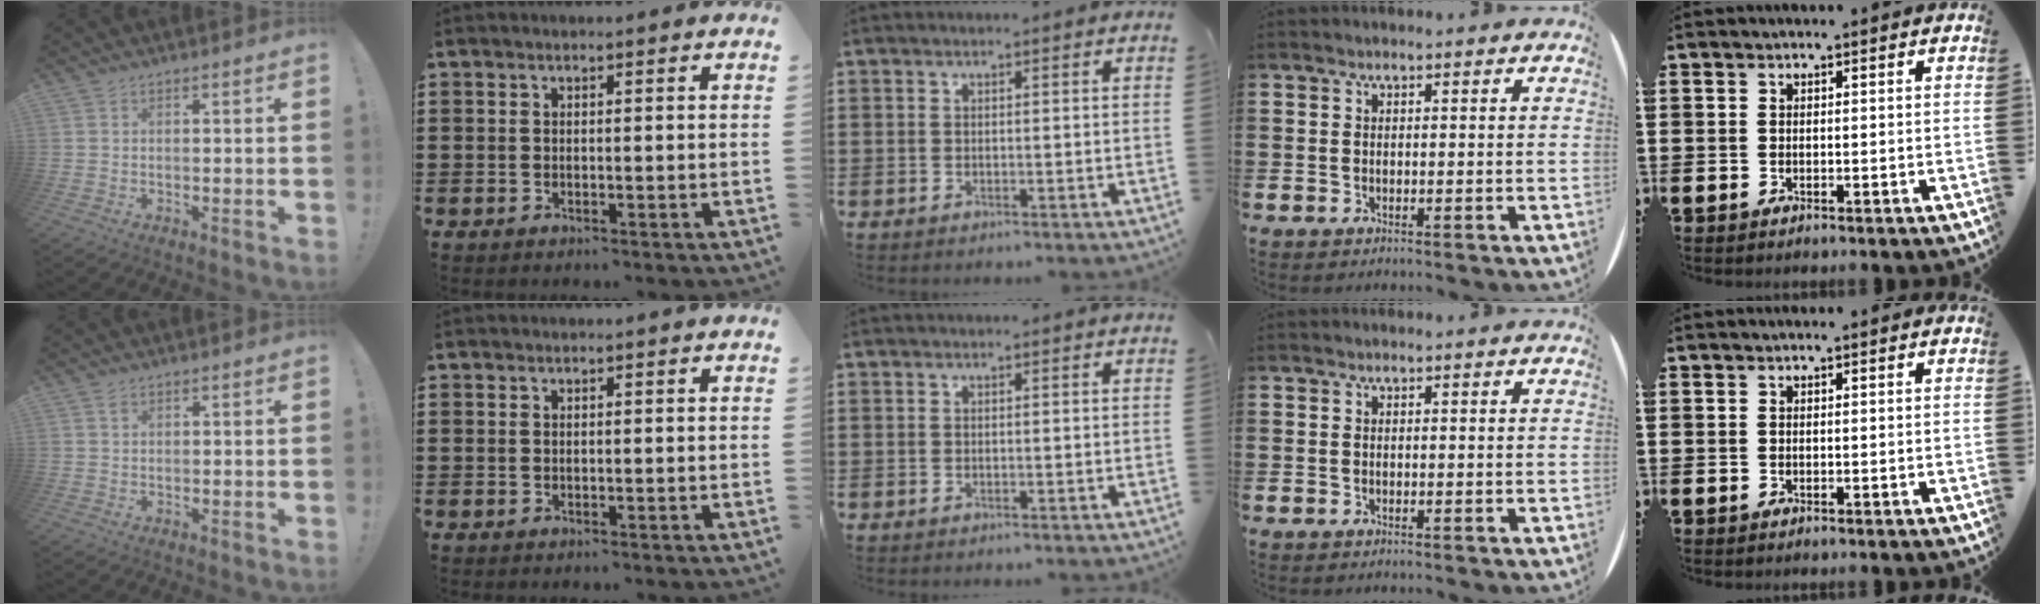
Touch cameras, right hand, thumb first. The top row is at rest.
{"thumb": {"total": 0.8, "force": [0.5, 0.5, 0.4], "torque": [0.000, -0.002, 0.008]}}